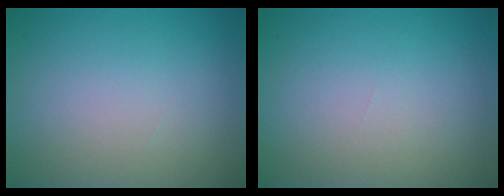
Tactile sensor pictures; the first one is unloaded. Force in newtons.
{"total": 0.0}